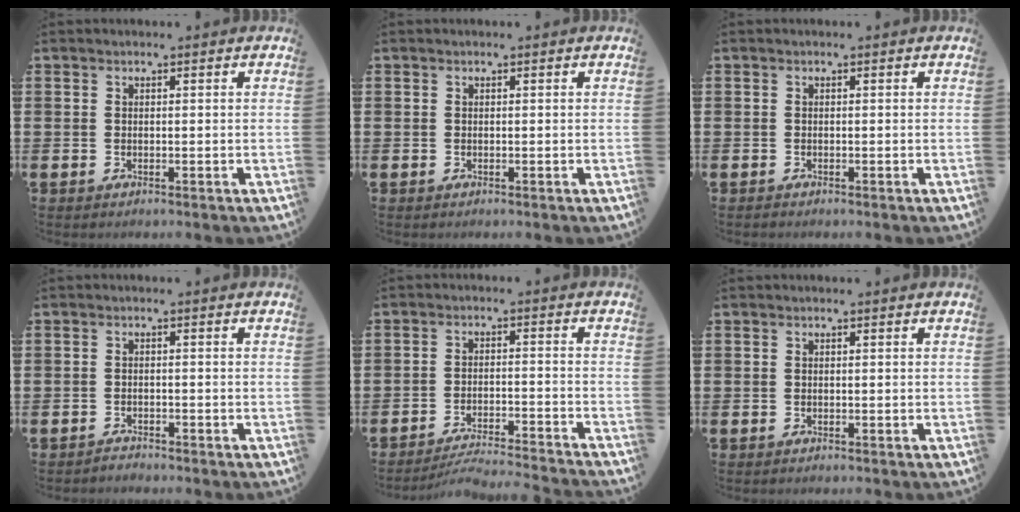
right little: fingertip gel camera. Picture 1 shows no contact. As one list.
[{"total": 0.0}, {"total": 0.0}, {"total": 1.2, "force": [-1.2, 0.0, -0.1], "torque": [-0.002, 0.003, -0.025]}, {"total": 3.8, "force": [-3.7, -0.2, 0.9], "torque": [-0.016, -0.002, -0.075]}, {"total": 0.0}]